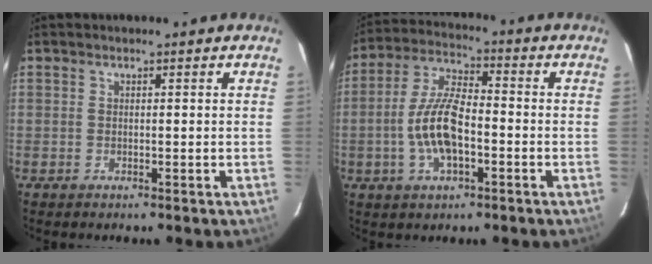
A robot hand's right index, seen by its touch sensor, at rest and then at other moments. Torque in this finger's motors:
{"motor_torque": [0.54, -0.12, 0.32, 0.15]}